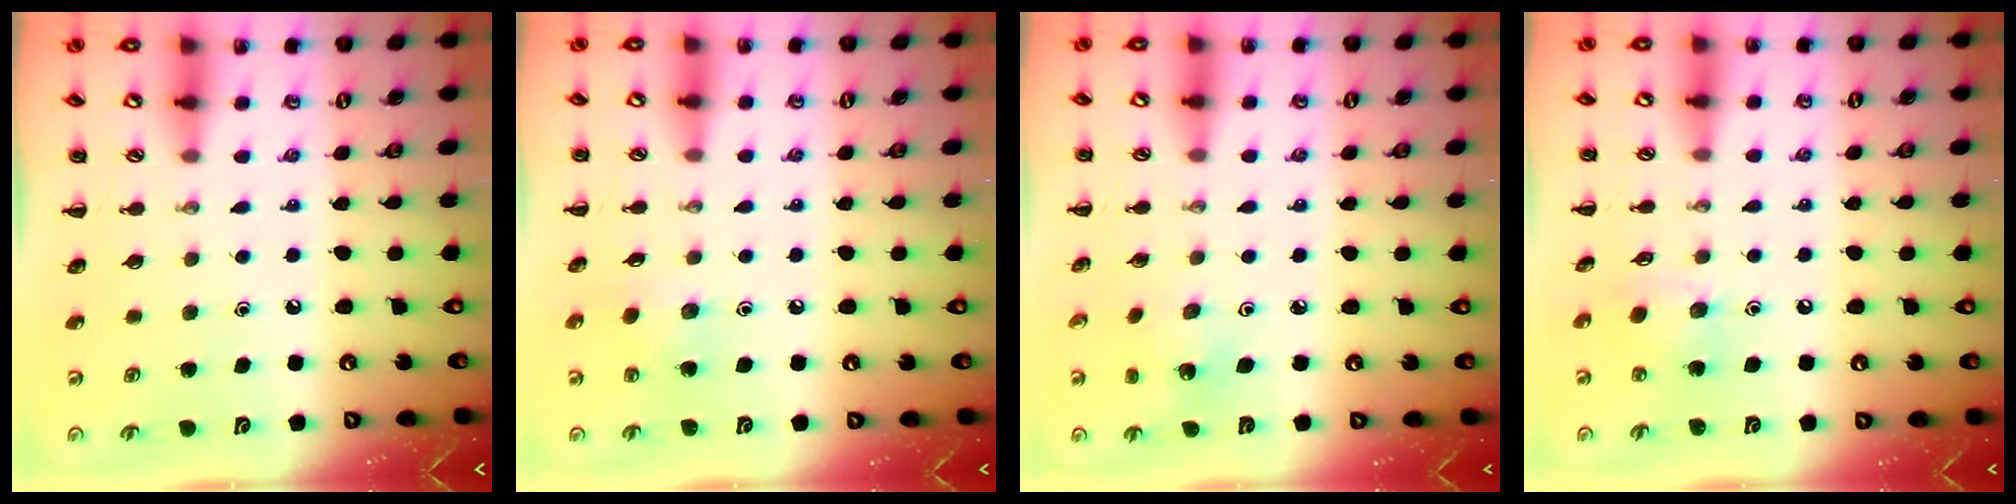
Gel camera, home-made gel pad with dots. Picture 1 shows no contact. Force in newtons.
{"total": 4.8, "press": 4.6, "slide": 1.1}
{"total": 2.1, "press": 2.0, "slide": 0.7}
{"total": 7.4, "press": 7.3, "slide": 0.6}